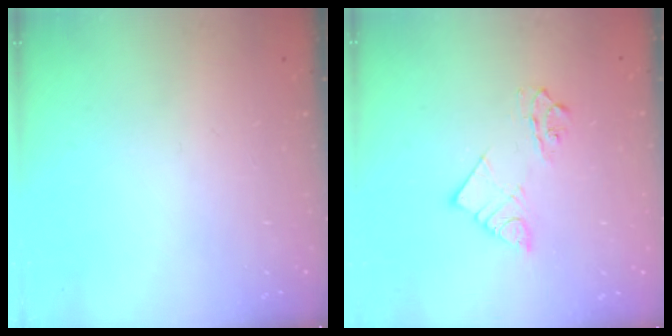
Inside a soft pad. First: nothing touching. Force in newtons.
{"total": 7.1, "press": 7.1, "slide": 0.2}